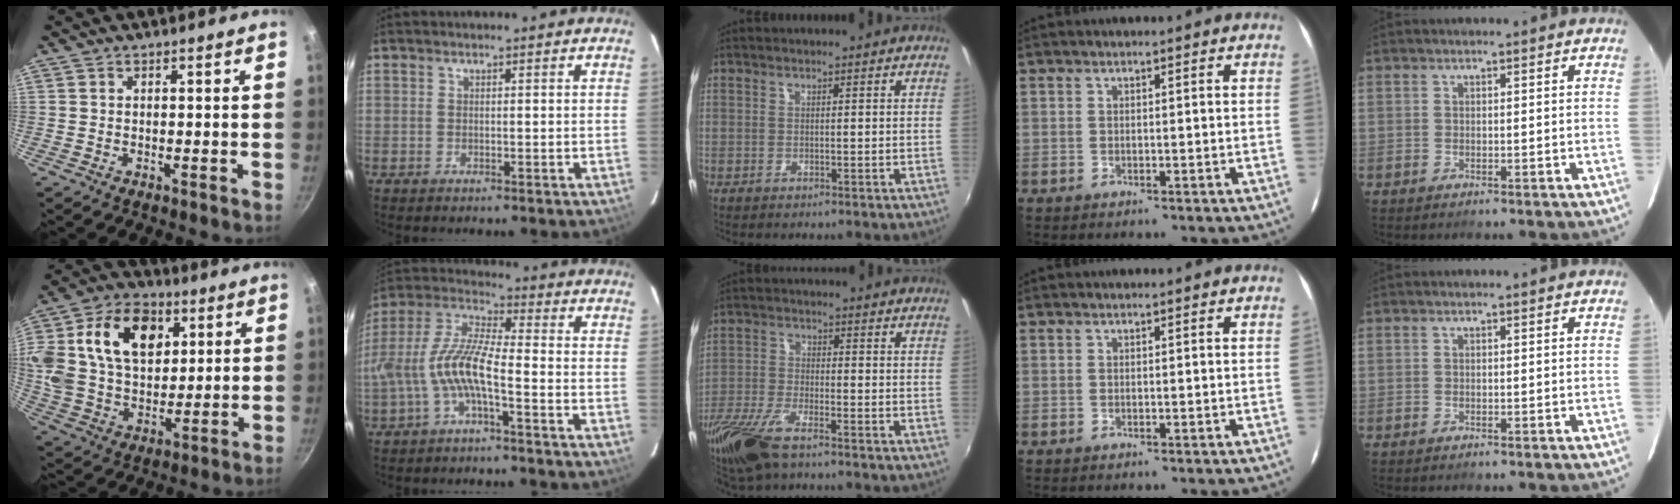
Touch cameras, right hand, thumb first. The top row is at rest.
{"thumb": {"total": 25.4, "force": [8.0, 17.5, 16.6], "torque": [-0.323, 0.014, 0.136]}, "index": {"total": 10.4, "force": [-3.6, 2.2, 9.5], "torque": [-0.212, 0.009, -0.070]}, "middle": {"total": 10.8, "force": [-7.8, 2.9, 6.9], "torque": [-0.165, -0.030, -0.159]}}